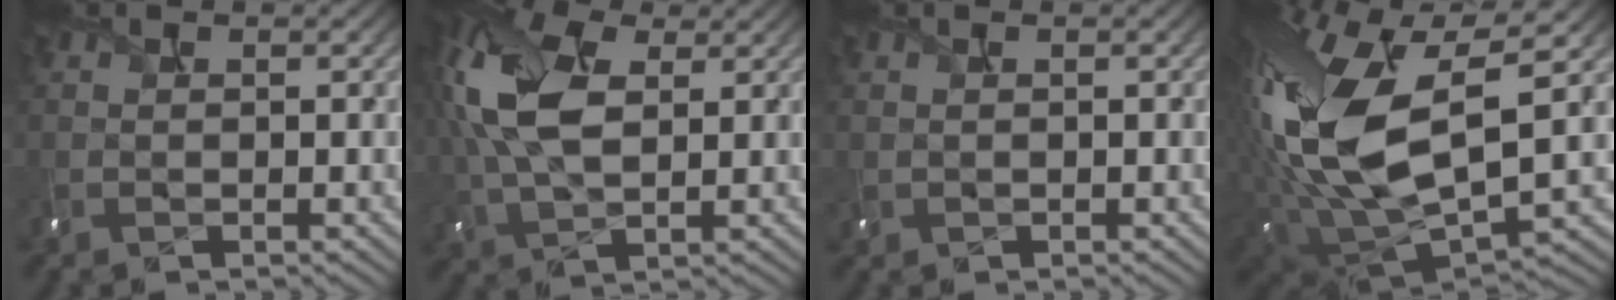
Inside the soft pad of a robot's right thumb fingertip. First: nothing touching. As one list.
[{"total": 11.8, "force": [3.2, 6.8, 9.2], "torque": [-0.242, 0.015, 0.056]}, {"total": 0.7, "force": [-0.1, 0.6, 0.3], "torque": [-0.010, -0.001, 0.005]}, {"total": 18.6, "force": [2.9, 9.8, 15.6], "torque": [-0.365, -0.008, 0.055]}]